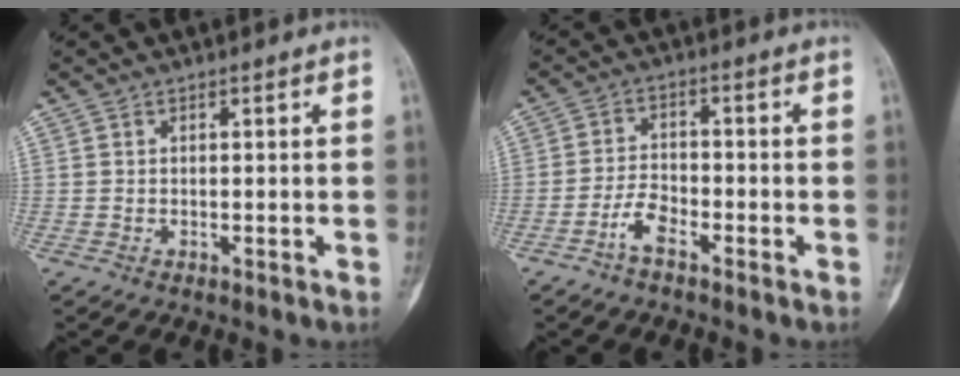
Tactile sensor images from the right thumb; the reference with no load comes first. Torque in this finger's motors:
{"motor_torque": [-0.12, 0.11, 0.13, 0.12, -0.01]}